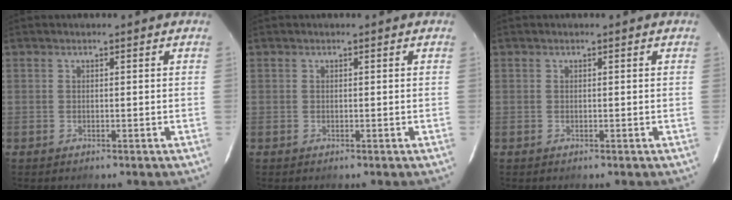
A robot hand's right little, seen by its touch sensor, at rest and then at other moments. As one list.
[{"total": 0.0}, {"total": 0.0}]